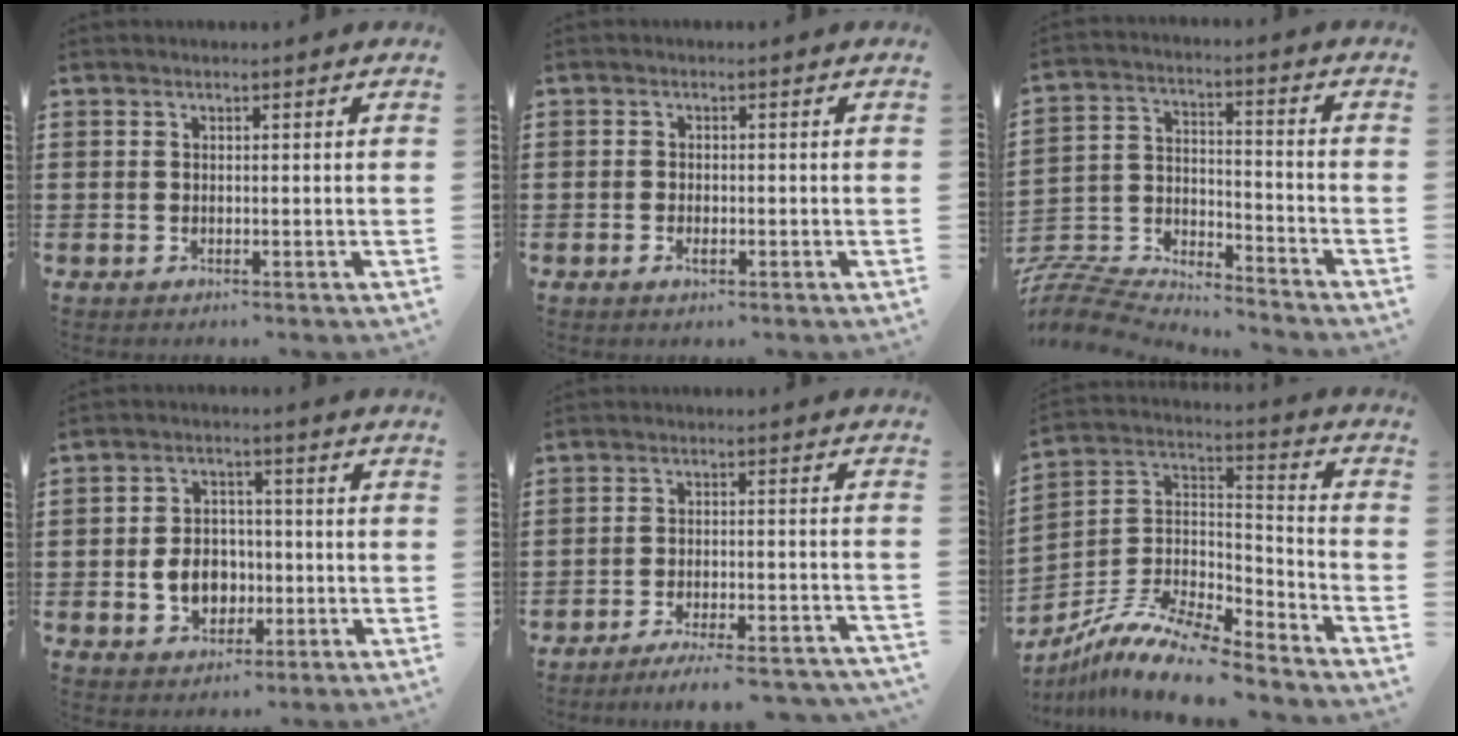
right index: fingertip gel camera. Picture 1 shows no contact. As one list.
[{"total": 1.4, "force": [-0.6, 0.5, 1.1], "torque": [-0.023, -0.005, -0.010]}, {"total": 7.3, "force": [-7.1, 1.4, 0.9], "torque": [-0.041, -0.003, -0.149]}, {"total": 6.6, "force": [-1.3, 5.1, 3.9], "torque": [-0.070, 0.004, -0.027]}, {"total": 5.1, "force": [-4.8, -0.2, 1.8], "torque": [-0.030, -0.009, -0.092]}, {"total": 11.2, "force": [-9.3, 2.3, 5.7], "torque": [-0.115, 0.018, -0.185]}]